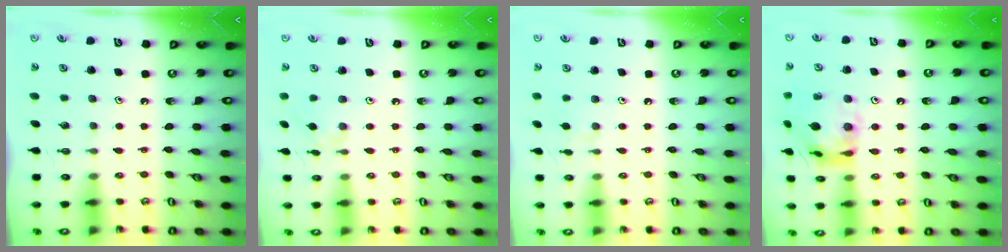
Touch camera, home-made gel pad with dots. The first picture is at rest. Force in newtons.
{"total": 3.0, "press": 3.0, "slide": 0.6}
{"total": 2.5, "press": 2.4, "slide": 0.5}
{"total": 15.0, "press": 14.9, "slide": 1.4}